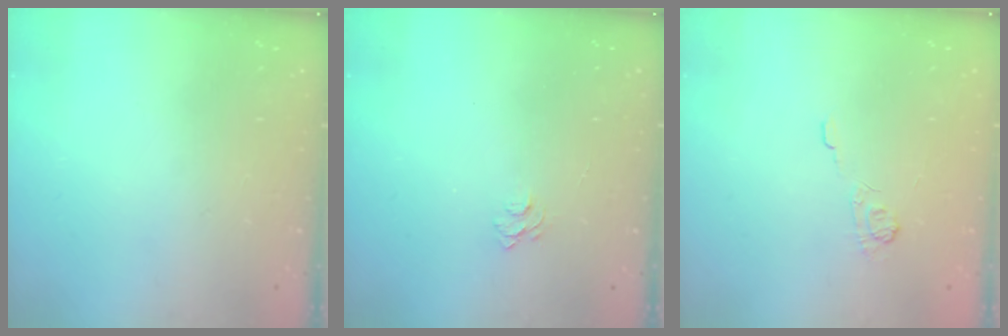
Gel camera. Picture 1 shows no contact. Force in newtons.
{"total": 3.5, "press": 3.5, "slide": 0.3}
{"total": 2.5, "press": 2.1, "slide": 1.4}